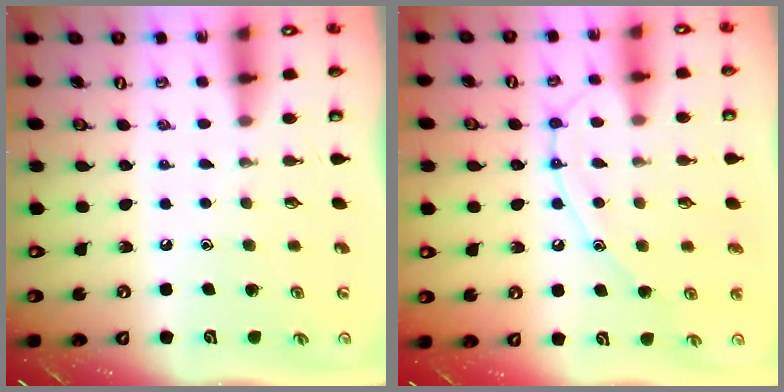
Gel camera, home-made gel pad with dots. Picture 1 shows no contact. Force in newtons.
{"total": 12.0, "press": 11.9, "slide": 1.1}